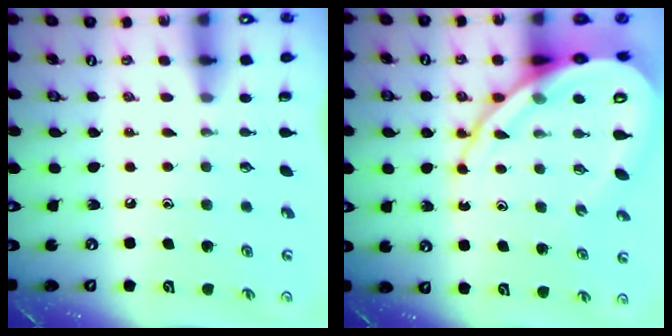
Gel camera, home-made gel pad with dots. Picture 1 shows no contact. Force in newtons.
{"total": 16.8, "press": 16.7, "slide": 1.8}